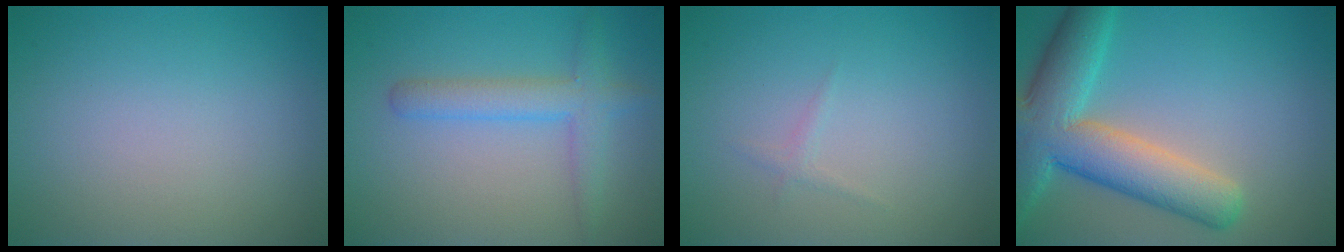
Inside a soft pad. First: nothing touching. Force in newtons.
{"total": 3.2, "press": 3.2, "slide": 0.1}
{"total": 0.6, "press": 0.6, "slide": 0.0}
{"total": 9.1, "press": 9.1, "slide": 0.6}